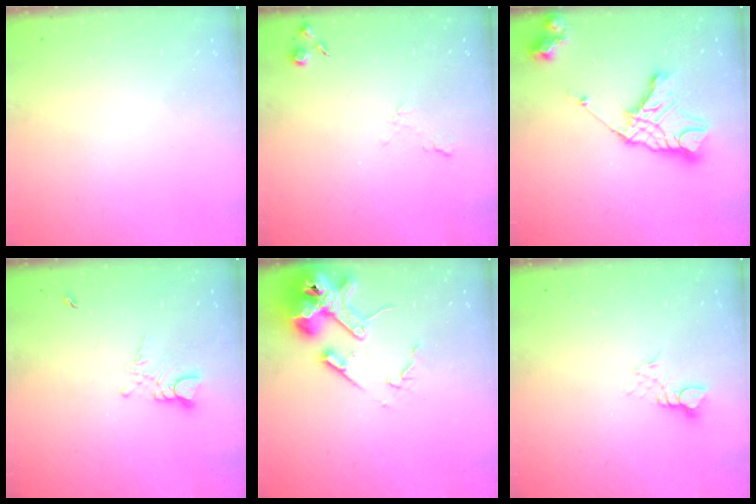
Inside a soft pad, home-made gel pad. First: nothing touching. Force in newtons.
{"total": 5.0, "press": 5.0, "slide": 0.8}
{"total": 16.2, "press": 16.1, "slide": 1.4}
{"total": 4.0, "press": 3.9, "slide": 0.4}
{"total": 13.7, "press": 13.5, "slide": 2.0}
{"total": 3.0, "press": 3.0, "slide": 0.3}